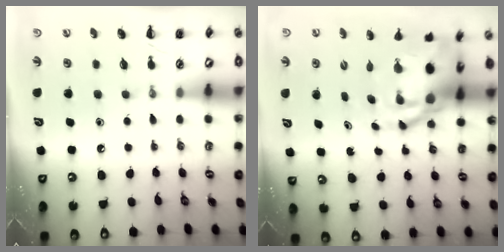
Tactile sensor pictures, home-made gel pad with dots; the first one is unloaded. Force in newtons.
{"total": 9.1, "press": 8.8, "slide": 2.6}